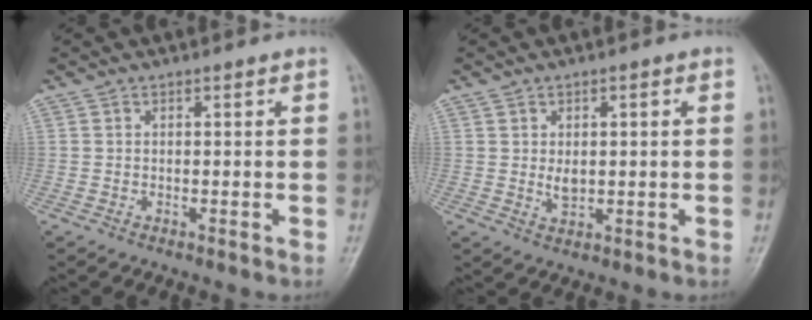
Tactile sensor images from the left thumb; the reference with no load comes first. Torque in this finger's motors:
{"motor_torque": [0.52, 0.61, 0.77, 0.00, 0.01]}